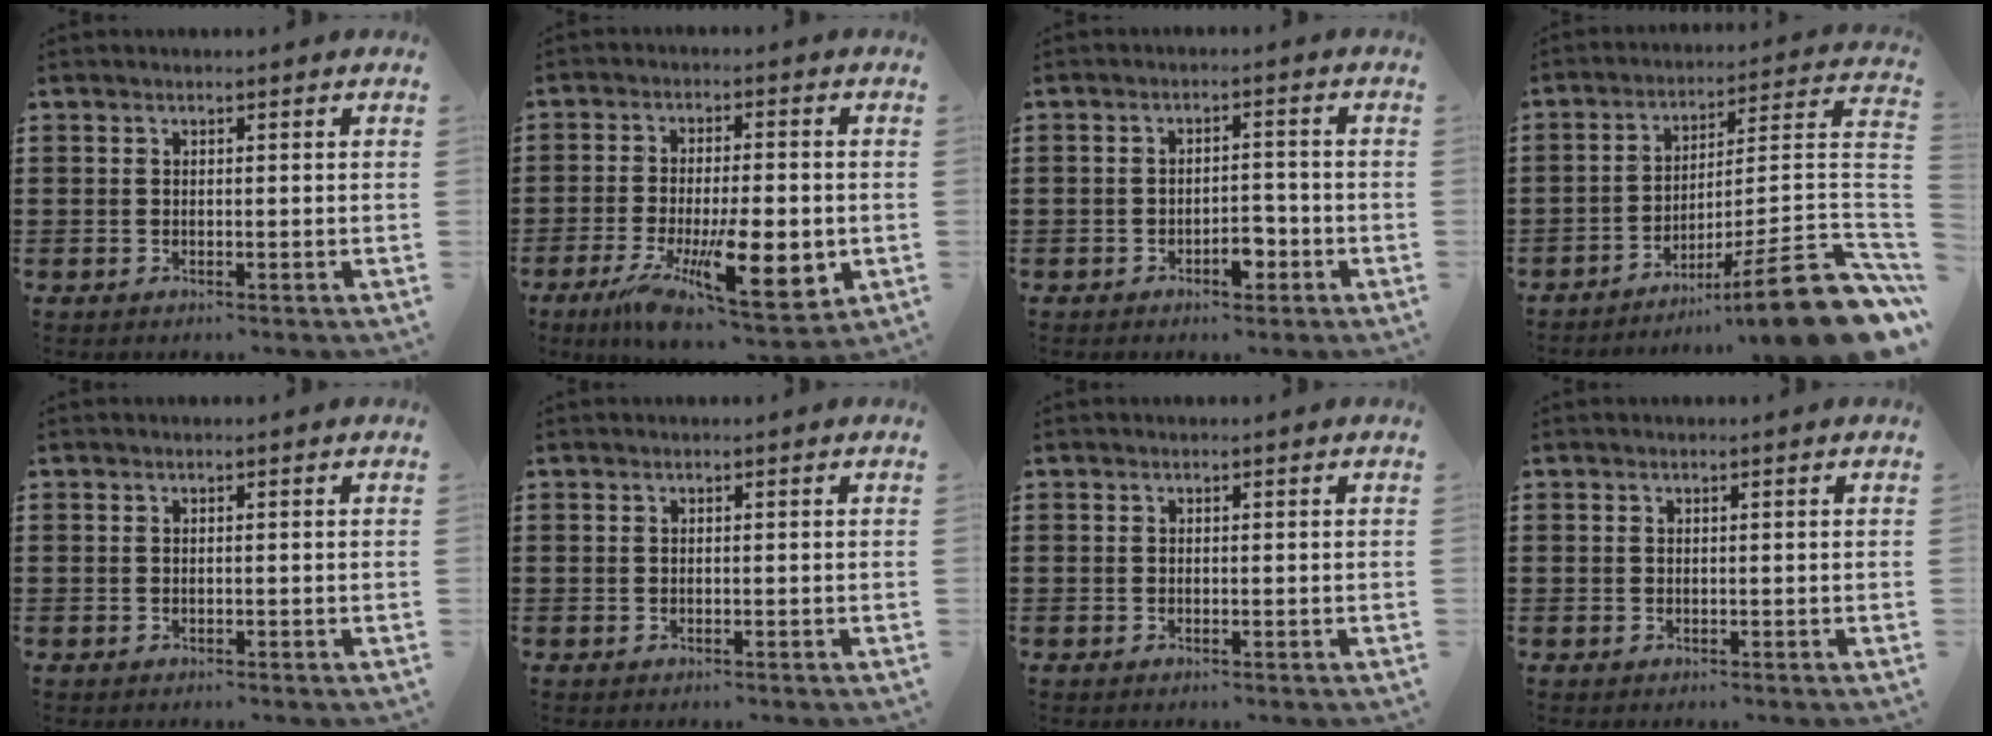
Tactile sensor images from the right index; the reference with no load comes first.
{"total": 15.0, "force": [-4.3, 5.5, 13.3], "torque": [-0.218, -0.018, -0.062]}
{"total": 3.8, "force": [-2.2, 1.7, 2.6], "torque": [-0.044, 0.005, -0.039]}
{"total": 13.1, "force": [-7.5, 0.5, 10.8], "torque": [-0.146, 0.004, -0.133]}
{"total": 0.0}
{"total": 0.0}
{"total": 0.0}
{"total": 0.0}